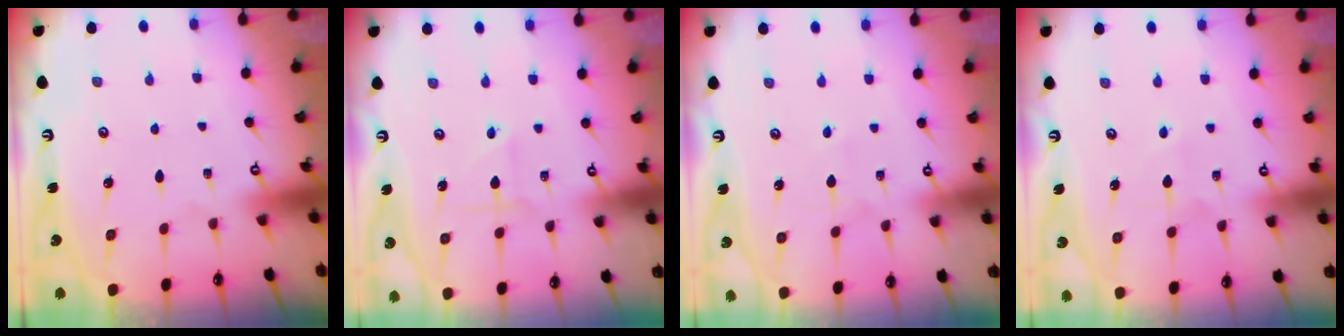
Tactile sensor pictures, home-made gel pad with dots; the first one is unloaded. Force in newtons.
{"total": 2.3, "press": 2.2, "slide": 0.9}
{"total": 2.5, "press": 2.5, "slide": 0.3}
{"total": 3.2, "press": 3.2, "slide": 0.4}